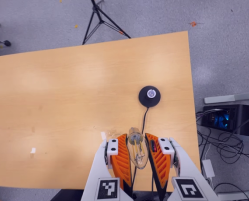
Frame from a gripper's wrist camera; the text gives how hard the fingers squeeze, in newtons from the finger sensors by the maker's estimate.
{"total": 23.2, "left": 26.1, "right": 20.3}